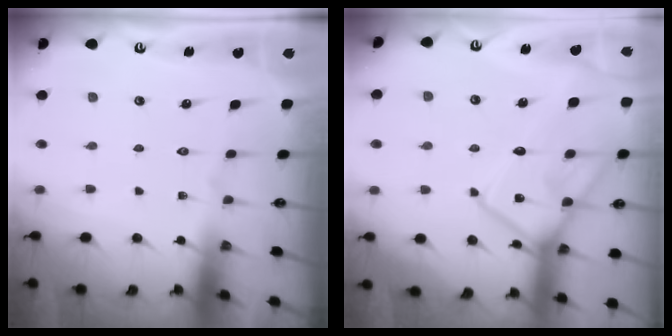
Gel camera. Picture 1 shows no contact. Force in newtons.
{"total": 14.8, "press": 14.7, "slide": 0.9}